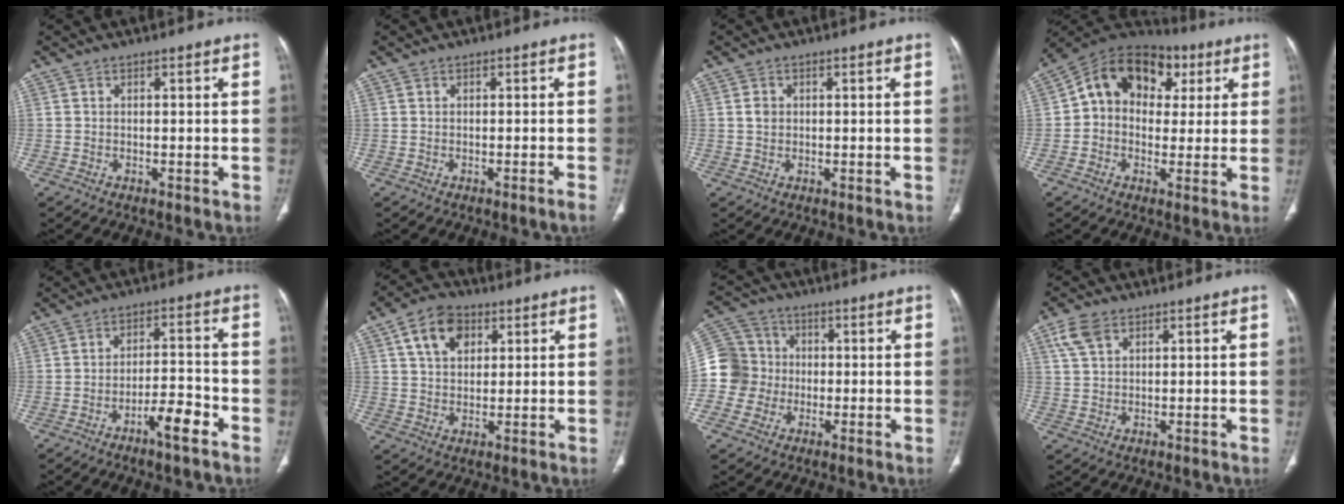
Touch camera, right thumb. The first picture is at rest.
{"total": 1.0, "force": [-0.7, -0.3, 0.7], "torque": [-0.016, 0.006, -0.007]}
{"total": 1.8, "force": [0.4, 1.5, 0.9], "torque": [-0.011, 0.000, 0.009]}
{"total": 15.8, "force": [4.4, 11.9, 9.5], "torque": [-0.115, 0.034, 0.058]}
{"total": 6.8, "force": [-4.2, 1.4, 5.2], "torque": [-0.087, 0.033, -0.068]}
{"total": 9.4, "force": [4.0, 6.4, 5.6], "torque": [-0.076, -0.004, 0.066]}
{"total": 10.3, "force": [-1.1, 10.0, 2.2], "torque": [-0.020, 0.027, -0.025]}
{"total": 5.0, "force": [2.6, 3.1, 2.9], "torque": [-0.054, 0.001, 0.056]}